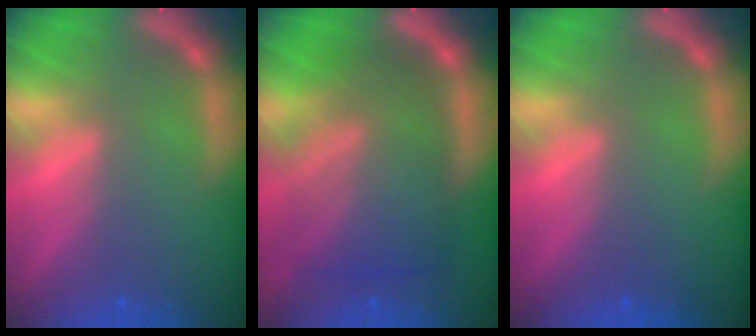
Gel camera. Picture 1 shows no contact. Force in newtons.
{"total": 10.0}
{"total": 0.0}